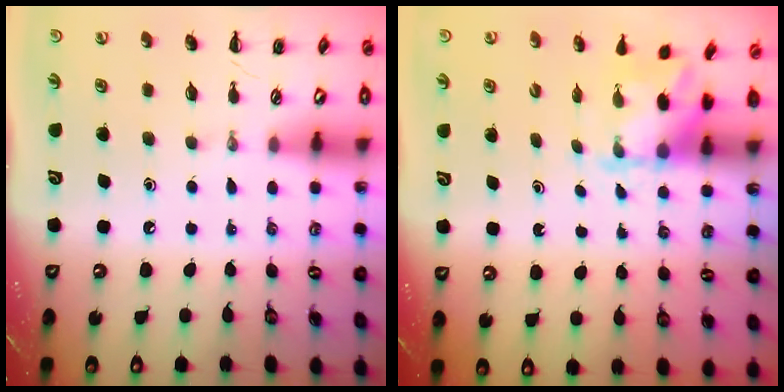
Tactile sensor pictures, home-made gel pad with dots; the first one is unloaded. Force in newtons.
{"total": 2.0, "press": 1.9, "slide": 0.7}